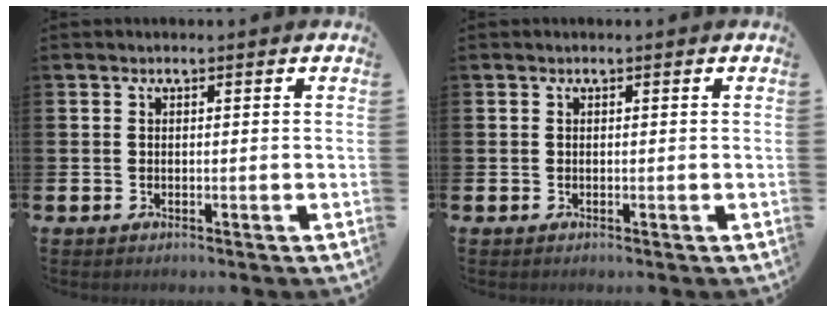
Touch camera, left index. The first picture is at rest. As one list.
[{"total": 0.0}]